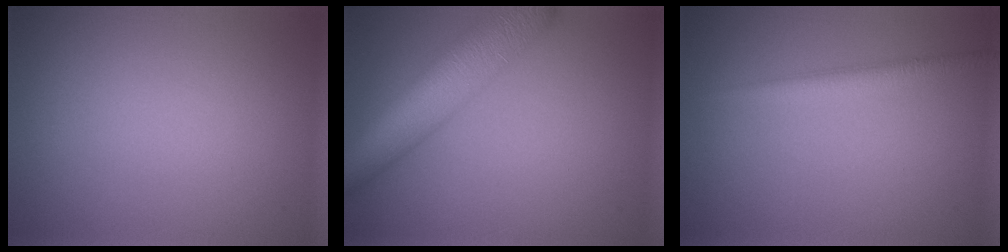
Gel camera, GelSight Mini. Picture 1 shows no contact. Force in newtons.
{"total": 8.8, "press": 8.8, "slide": 0.4}
{"total": 2.2, "press": 2.2, "slide": 0.0}